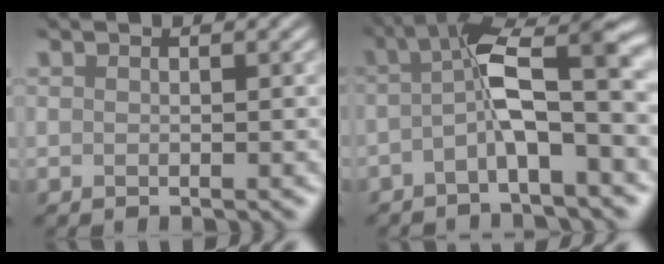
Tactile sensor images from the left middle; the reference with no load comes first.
{"total": 6.0, "force": [-1.3, 0.5, 5.9], "torque": [-0.124, 0.026, -0.013]}